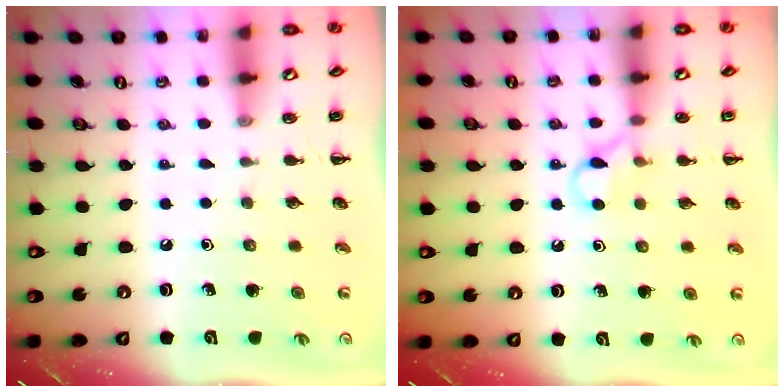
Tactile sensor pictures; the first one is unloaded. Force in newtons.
{"total": 6.1, "press": 5.9, "slide": 1.7}